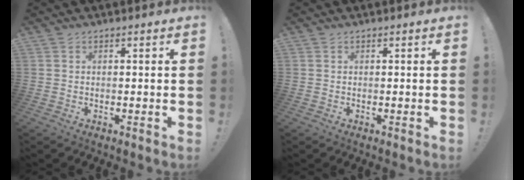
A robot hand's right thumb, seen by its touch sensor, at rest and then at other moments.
{"total": 0.0}